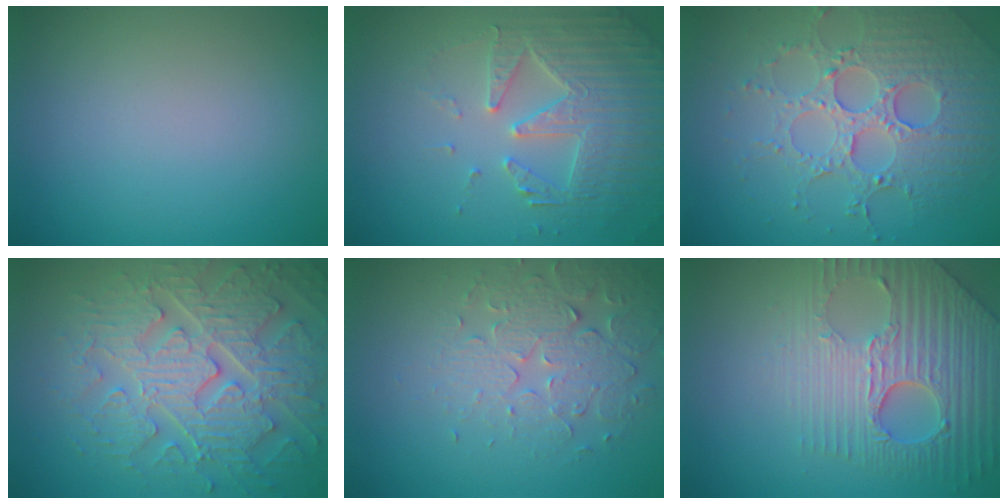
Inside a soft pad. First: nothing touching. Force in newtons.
{"total": 4.7, "press": 4.5, "slide": 1.2}
{"total": 5.6, "press": 4.8, "slide": 2.9}
{"total": 7.8, "press": 6.3, "slide": 4.6}
{"total": 3.9, "press": 3.6, "slide": 1.4}
{"total": 6.1, "press": 5.2, "slide": 3.3}